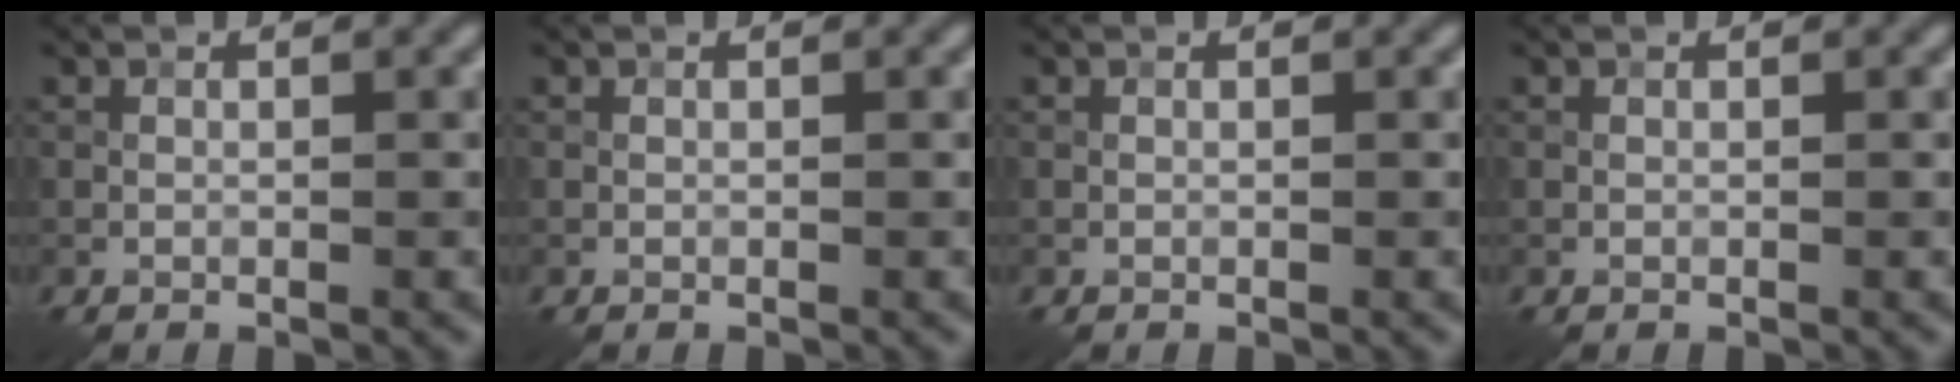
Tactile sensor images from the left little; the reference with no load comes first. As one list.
[{"total": 0.0}, {"total": 0.0}, {"total": 0.0}]